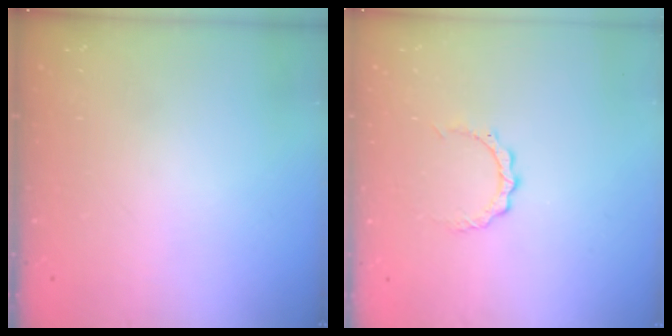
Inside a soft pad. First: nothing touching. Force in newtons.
{"total": 3.8, "press": 3.7, "slide": 0.3}